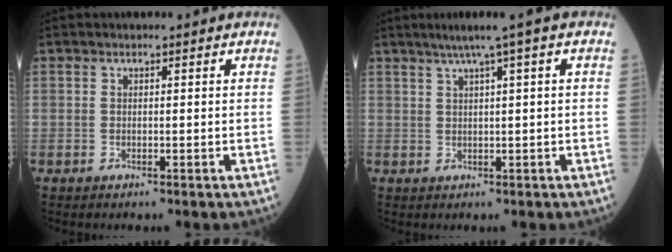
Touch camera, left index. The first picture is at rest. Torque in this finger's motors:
{"motor_torque": [0.05, -0.05, -0.01, 0.01]}